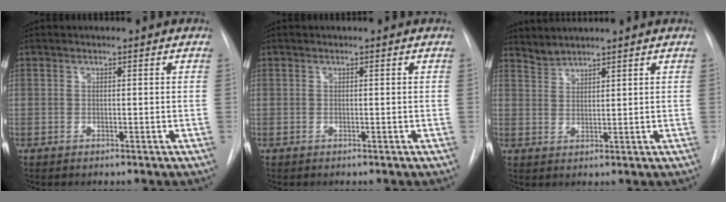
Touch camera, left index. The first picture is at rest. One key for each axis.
{"total": 0.0}
{"total": 2.6, "fx": 2.6, "fy": -0.4, "fz": -0.4, "tx": 0.001, "ty": 0.006, "tz": 0.060}